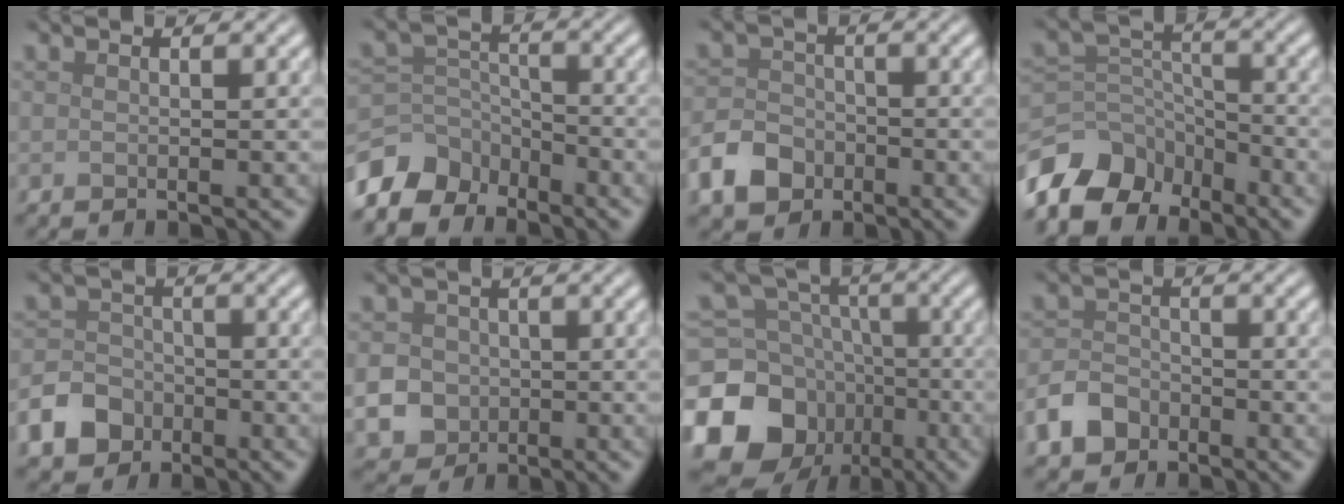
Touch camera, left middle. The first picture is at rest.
{"total": 6.8, "force": [-5.3, 3.8, 1.9], "torque": [-0.032, -0.003, -0.107]}
{"total": 4.3, "force": [-2.3, 3.2, 1.8], "torque": [-0.038, 0.000, -0.051]}
{"total": 9.6, "force": [-7.2, 5.6, 2.9], "torque": [-0.053, 0.003, -0.132]}
{"total": 5.5, "force": [-3.2, 4.2, 1.6], "torque": [-0.023, -0.008, -0.072]}
{"total": 9.8, "force": [-2.8, 9.0, 2.6], "torque": [-0.063, -0.028, -0.078]}
{"total": 15.7, "force": [-6.3, 13.2, 5.9], "torque": [-0.146, -0.029, -0.128]}
{"total": 3.8, "force": [-2.3, 2.7, 1.4], "torque": [-0.029, 0.001, -0.051]}